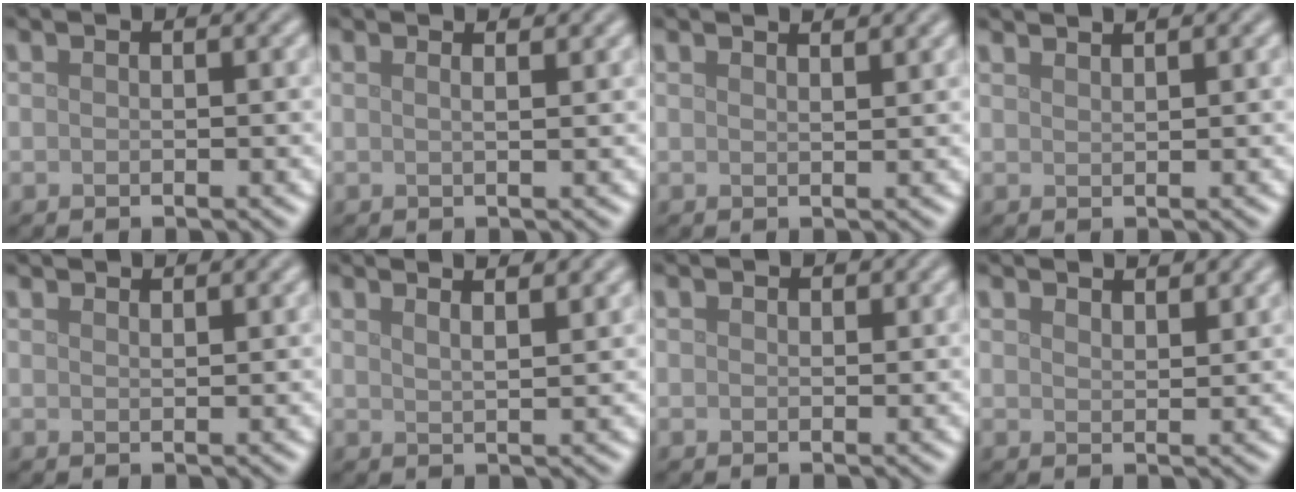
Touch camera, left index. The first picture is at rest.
{"total": 2.8, "force": [1.7, 1.3, 1.9], "torque": [-0.005, 0.011, -0.011]}
{"total": 1.9, "force": [1.7, 0.4, 0.7], "torque": [-0.001, 0.007, 0.013]}
{"total": 2.2, "force": [1.9, 0.5, 0.9], "torque": [0.004, 0.002, 0.013]}
{"total": 1.8, "force": [1.7, 0.2, 0.4], "torque": [-0.006, 0.001, 0.022]}
{"total": 5.0, "force": [3.6, 1.7, 3.0], "torque": [-0.011, 0.031, 0.015]}
{"total": 0.5, "force": [0.4, 0.4, 0.1], "torque": [0.000, -0.001, 0.005]}
{"total": 2.3, "force": [2.2, 0.4, 0.7], "torque": [-0.010, 0.003, 0.036]}